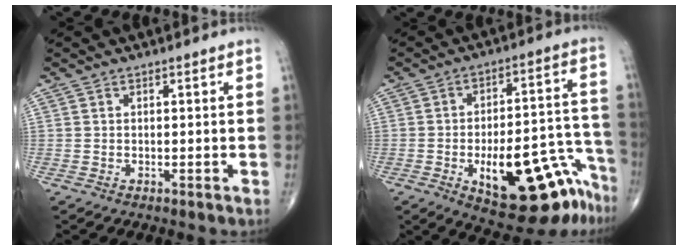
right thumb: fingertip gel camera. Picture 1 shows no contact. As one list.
[{"total": 21.4, "force": [-11.2, 8.5, 16.2], "torque": [-0.144, 0.090, -0.147]}]